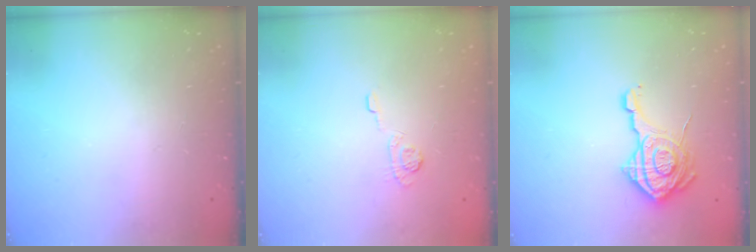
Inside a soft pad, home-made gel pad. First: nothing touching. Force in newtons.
{"total": 4.5, "press": 4.2, "slide": 1.6}
{"total": 16.6, "press": 16.6, "slide": 1.2}